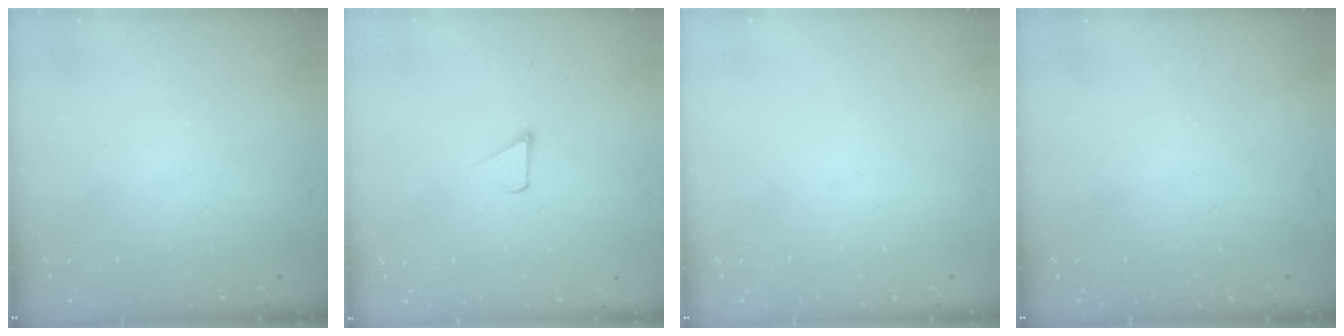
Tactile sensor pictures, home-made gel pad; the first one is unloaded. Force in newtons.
{"total": 1.7, "press": 1.7, "slide": 0.1}
{"total": 0.0}
{"total": 0.0}